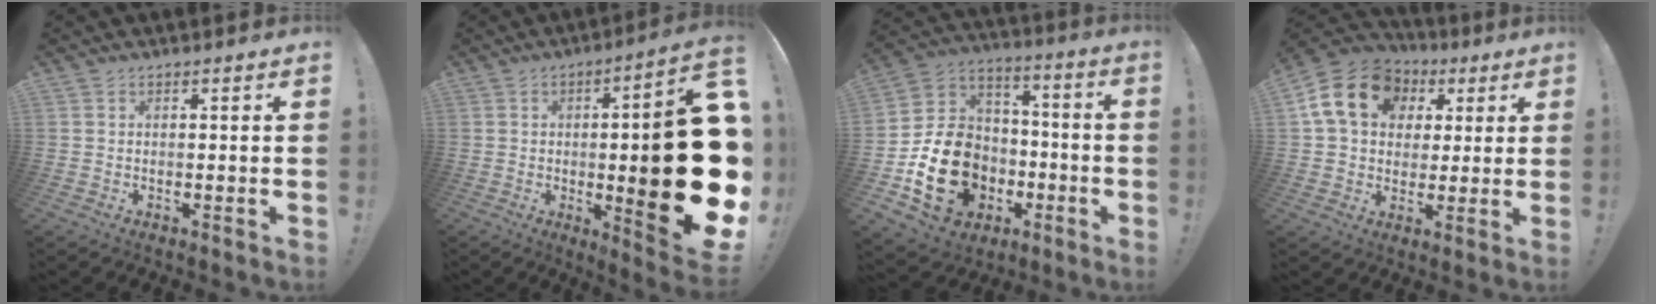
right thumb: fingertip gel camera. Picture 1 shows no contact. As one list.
[{"total": 25.9, "force": [-1.8, 4.9, 25.4], "torque": [-0.375, -0.011, -0.019]}, {"total": 21.8, "force": [-7.2, 16.7, 12.0], "torque": [-0.209, 0.048, -0.097]}, {"total": 18.7, "force": [6.0, 14.1, 10.8], "torque": [-0.170, -0.006, 0.118]}]